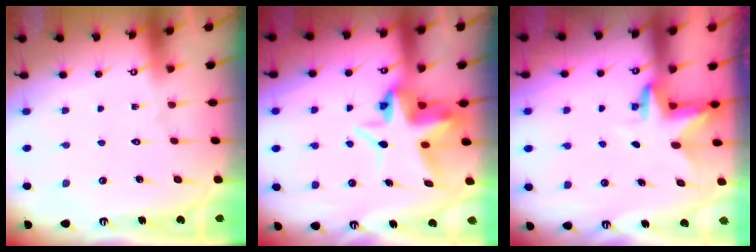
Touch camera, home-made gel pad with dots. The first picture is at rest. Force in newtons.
{"total": 8.0, "press": 7.8, "slide": 1.8}
{"total": 3.3, "press": 3.3, "slide": 0.1}